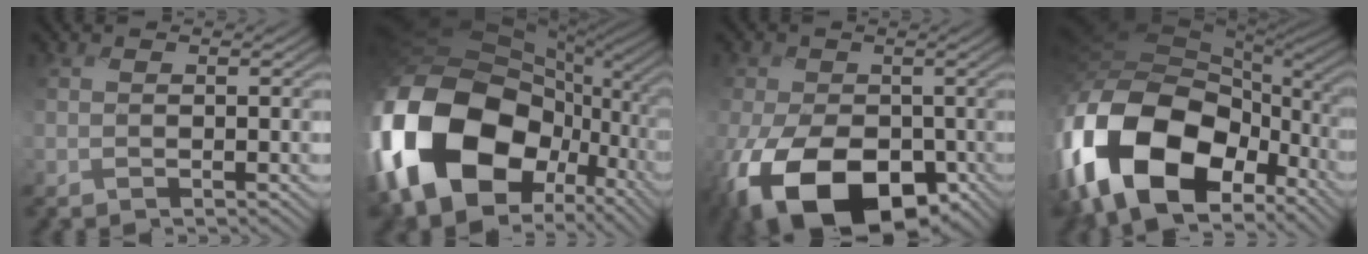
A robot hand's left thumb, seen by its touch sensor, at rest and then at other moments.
{"total": 20.9, "force": [-5.3, 14.9, 13.7], "torque": [-0.343, -0.031, -0.093]}
{"total": 13.3, "force": [-5.6, 8.3, 8.8], "torque": [-0.168, -0.040, -0.098]}
{"total": 18.6, "force": [-8.4, 10.9, 12.5], "torque": [-0.288, -0.030, -0.145]}